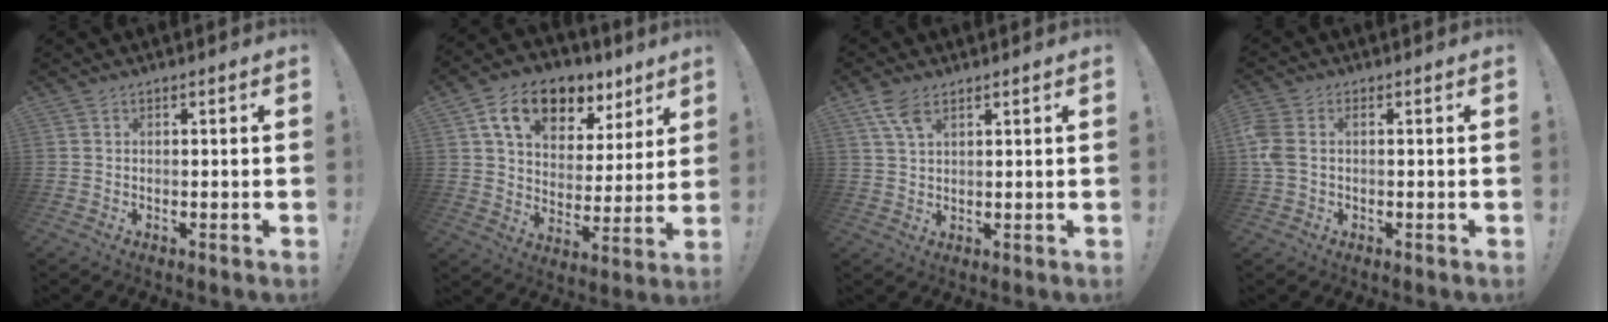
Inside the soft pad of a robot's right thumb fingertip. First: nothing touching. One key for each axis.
{"total": 15.3, "fx": 9.1, "fy": 9.3, "fz": 8.0, "tx": -0.134, "ty": -0.040, "tz": 0.165}
{"total": 5.9, "fx": 3.6, "fy": 2.6, "fz": 4.0, "tx": -0.082, "ty": -0.008, "tz": 0.068}
{"total": 4.0, "fx": 0.3, "fy": 2.3, "fz": 3.2, "tx": -0.080, "ty": 0.003, "tz": 0.006}